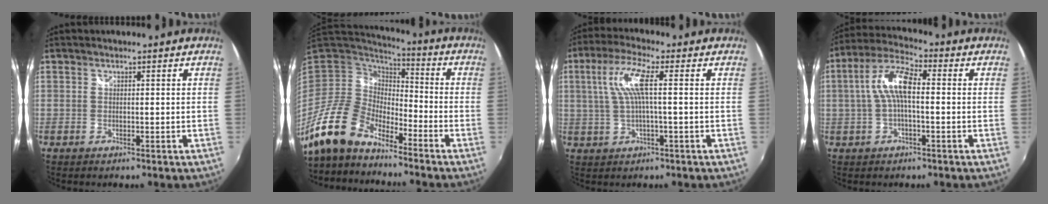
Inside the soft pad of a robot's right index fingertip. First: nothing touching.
{"total": 14.2, "force": [-11.1, 6.1, 6.3], "torque": [-0.136, -0.003, -0.217]}
{"total": 7.5, "force": [1.0, 0.7, 7.4], "torque": [-0.145, 0.006, 0.025]}
{"total": 8.6, "force": [0.1, 2.9, 8.2], "torque": [-0.172, 0.021, 0.000]}